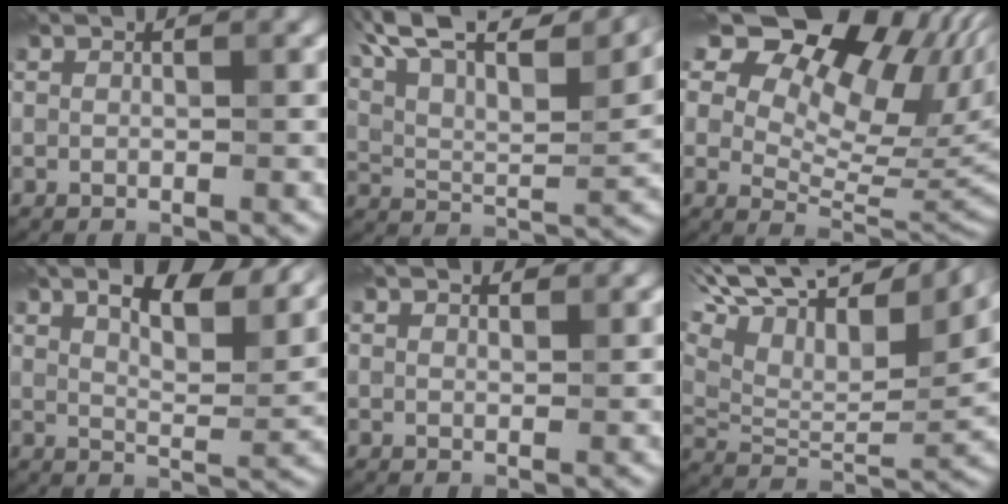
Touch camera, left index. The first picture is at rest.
{"total": 15.1, "force": [10.7, 4.5, 9.7], "torque": [-0.173, 0.040, 0.150]}
{"total": 16.7, "force": [9.9, 8.9, 10.0], "torque": [-0.156, 0.047, 0.146]}
{"total": 9.2, "force": [6.2, 2.5, 6.3], "torque": [-0.097, 0.015, 0.099]}
{"total": 1.8, "force": [1.6, 0.5, 0.5], "torque": [-0.015, 0.002, 0.021]}
{"total": 14.2, "force": [8.2, 5.7, 10.1], "torque": [-0.204, 0.053, 0.152]}